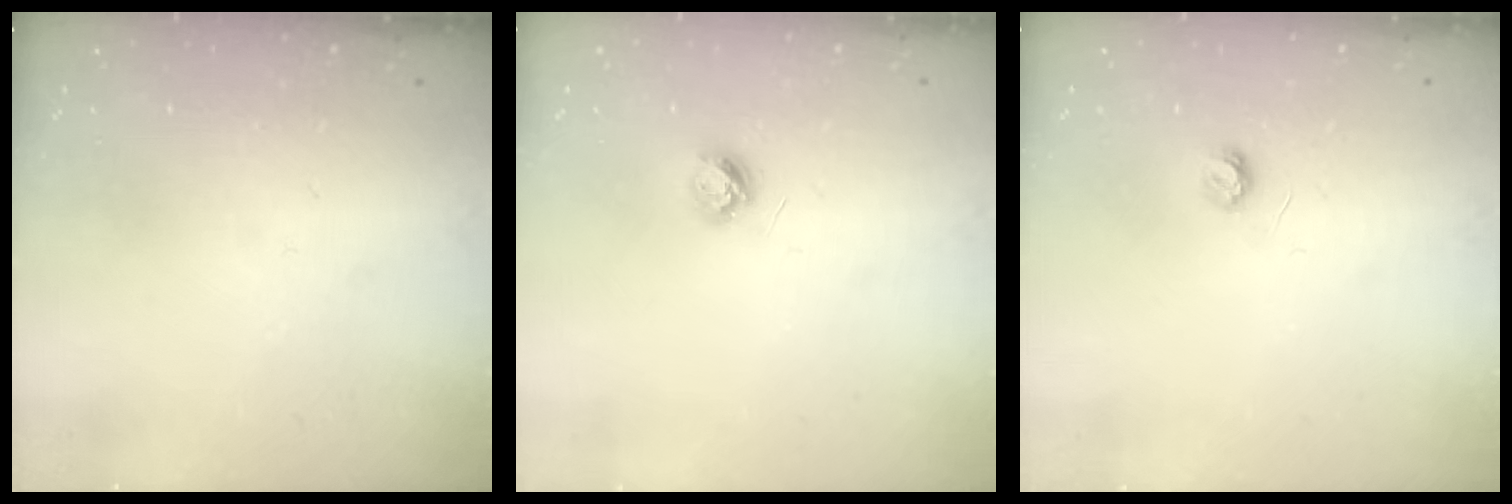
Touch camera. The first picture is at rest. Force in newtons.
{"total": 3.7, "press": 3.7, "slide": 0.4}
{"total": 3.2, "press": 3.2, "slide": 0.3}